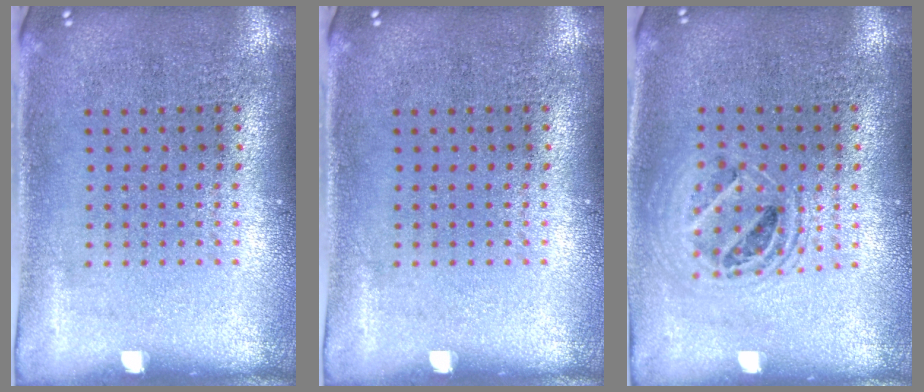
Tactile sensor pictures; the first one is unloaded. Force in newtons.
{"total": 0.0}
{"total": 1.5, "press": 1.3, "slide": 0.7}